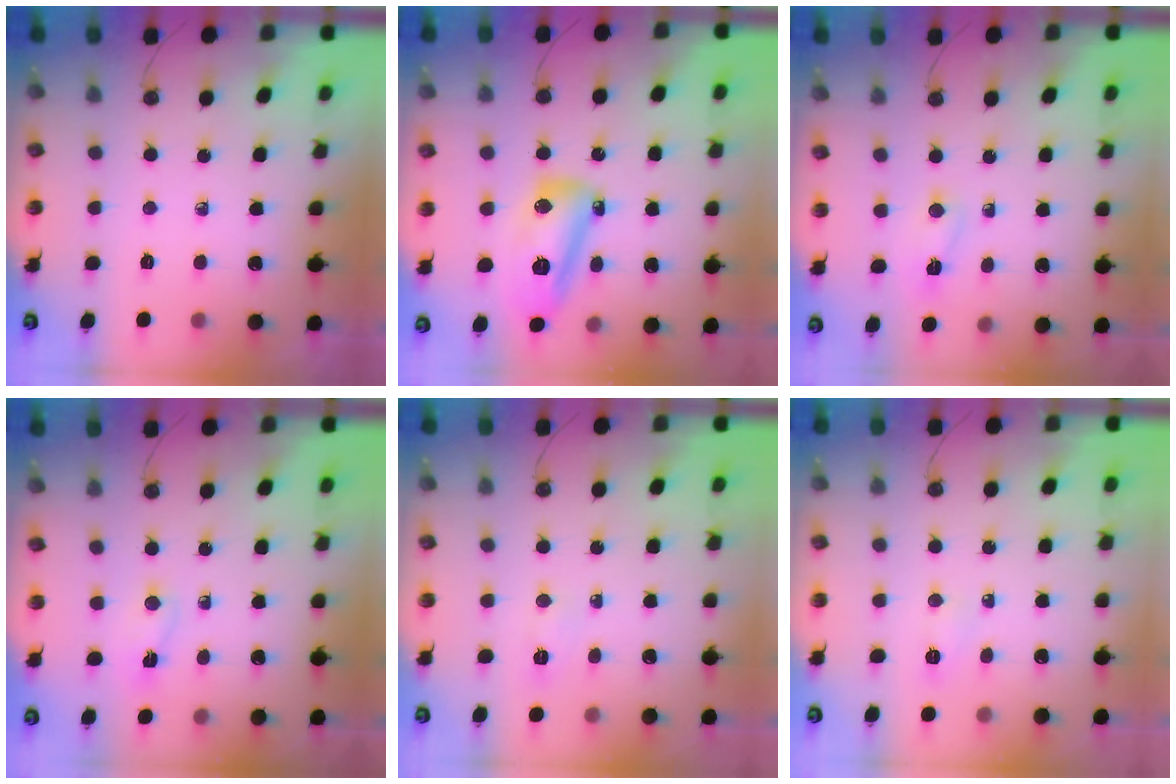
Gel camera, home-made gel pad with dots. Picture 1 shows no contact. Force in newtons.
{"total": 13.7, "press": 13.7, "slide": 1.4}
{"total": 2.1, "press": 2.1, "slide": 0.4}
{"total": 11.2, "press": 2.4, "slide": 10.9}
{"total": 5.1, "press": 5.0, "slide": 0.6}
{"total": 18.1, "press": 6.2, "slide": 17.0}